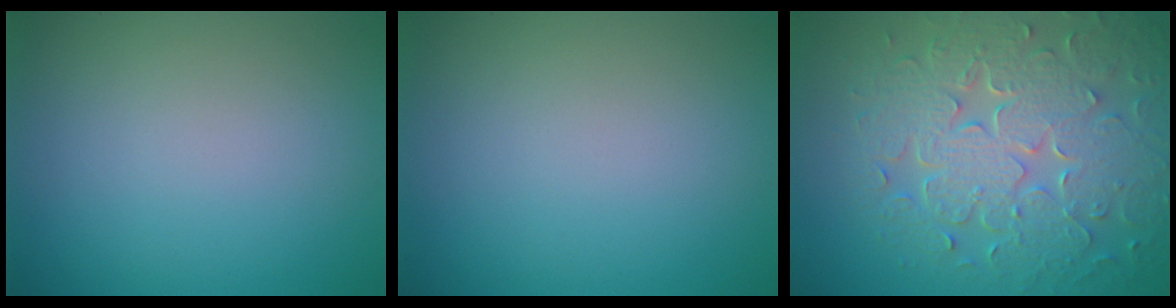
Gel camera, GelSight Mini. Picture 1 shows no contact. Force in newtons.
{"total": 0.0}
{"total": 8.8, "press": 6.4, "slide": 6.0}